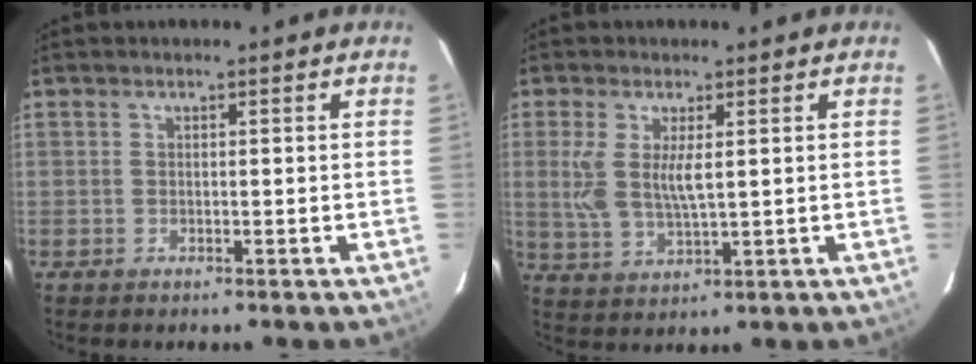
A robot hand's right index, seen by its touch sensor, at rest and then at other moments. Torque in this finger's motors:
{"motor_torque": [0.22, 0.17, 0.17, 0.10]}